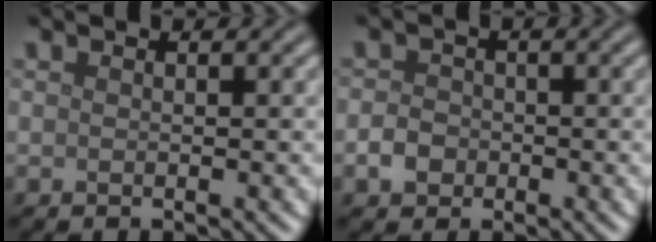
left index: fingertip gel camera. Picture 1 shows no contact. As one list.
[{"total": 2.0, "force": [-0.7, 1.7, 0.9], "torque": [-0.013, 0.000, -0.020]}]